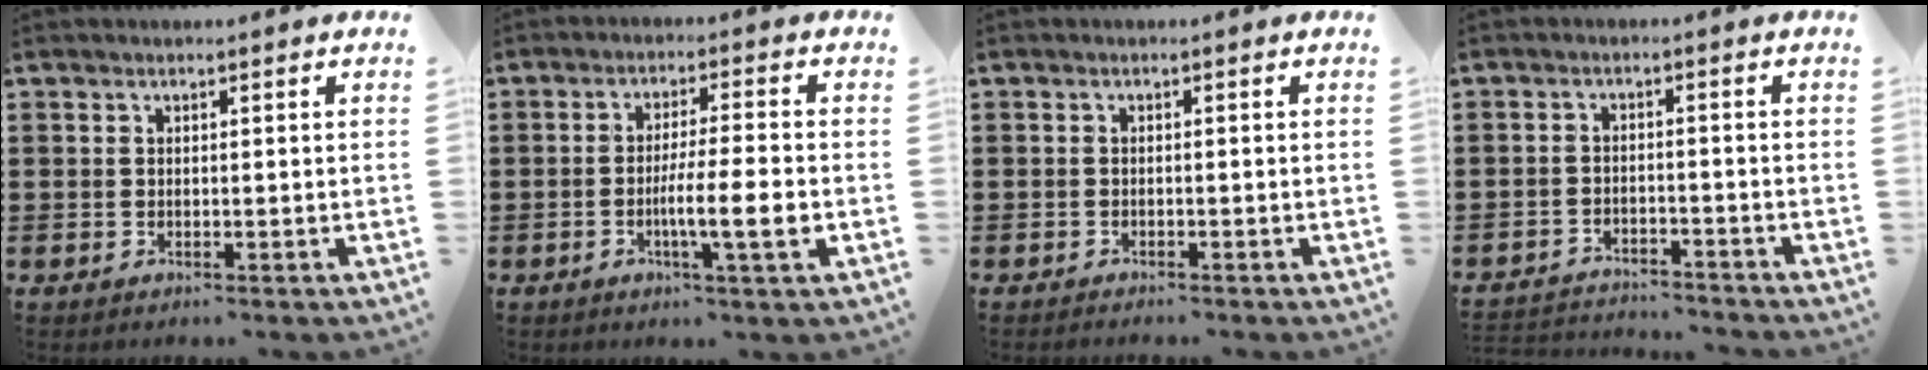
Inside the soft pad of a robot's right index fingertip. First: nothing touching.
{"total": 7.8, "force": [-2.1, 0.5, 7.4], "torque": [-0.129, -0.010, -0.038]}
{"total": 0.8, "force": [-0.8, 0.0, 0.0], "torque": [-0.002, -0.002, -0.015]}
{"total": 2.9, "force": [-2.9, 0.1, 0.0], "torque": [-0.005, 0.000, -0.062]}